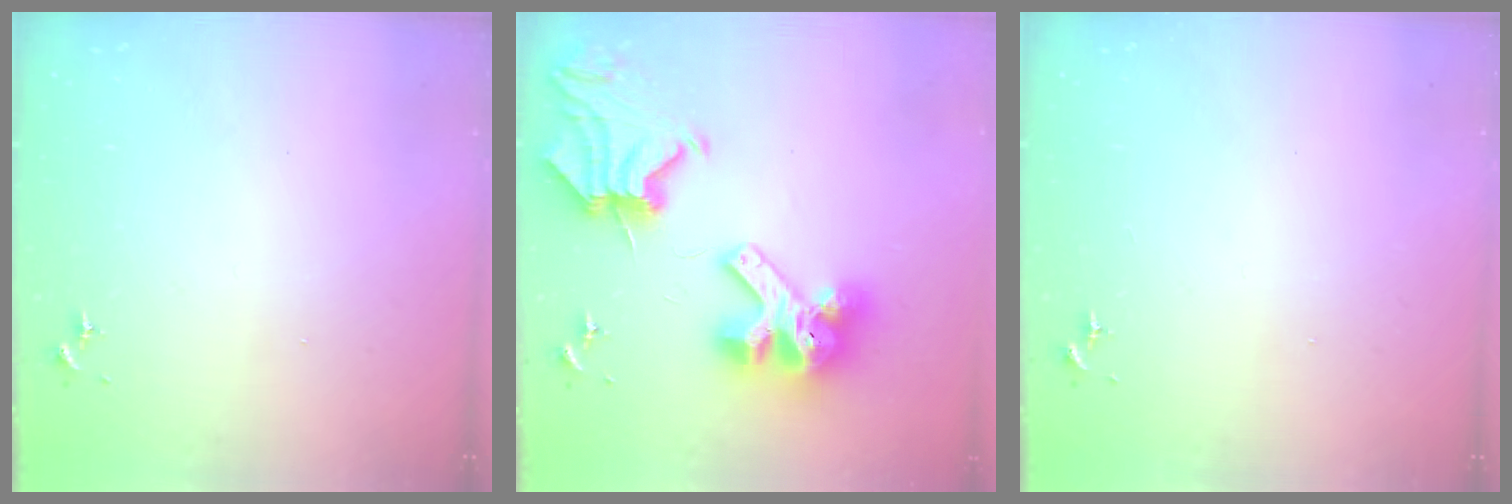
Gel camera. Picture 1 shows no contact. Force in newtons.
{"total": 15.8, "press": 15.6, "slide": 2.1}
{"total": 0.0}